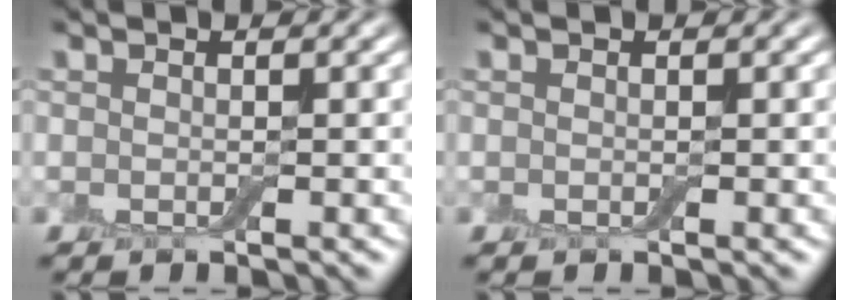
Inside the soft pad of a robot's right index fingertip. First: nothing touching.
{"total": 0.0}